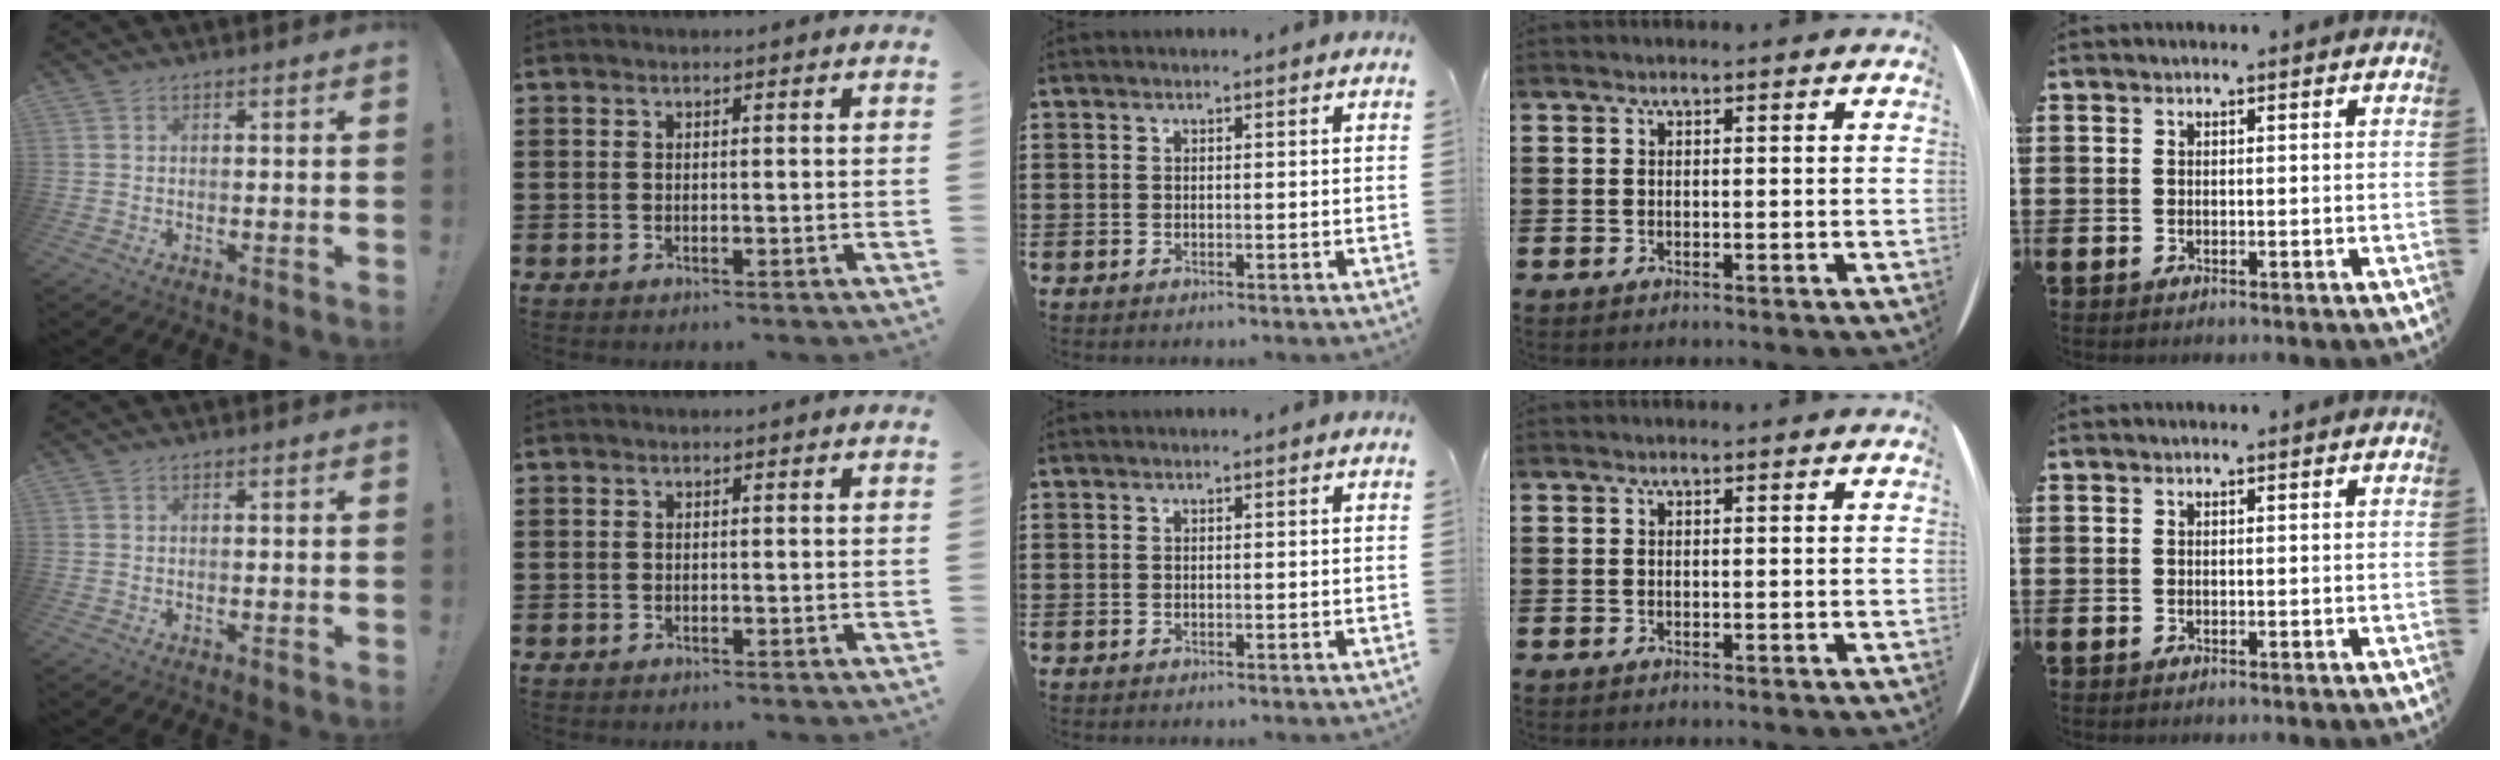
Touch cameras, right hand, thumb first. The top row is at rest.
{}